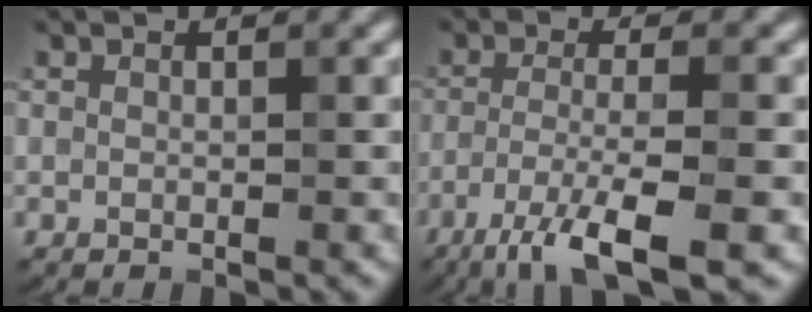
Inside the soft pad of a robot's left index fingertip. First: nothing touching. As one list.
[{"total": 6.7, "force": [-4.0, 1.0, 5.3], "torque": [-0.088, -0.001, -0.078]}]